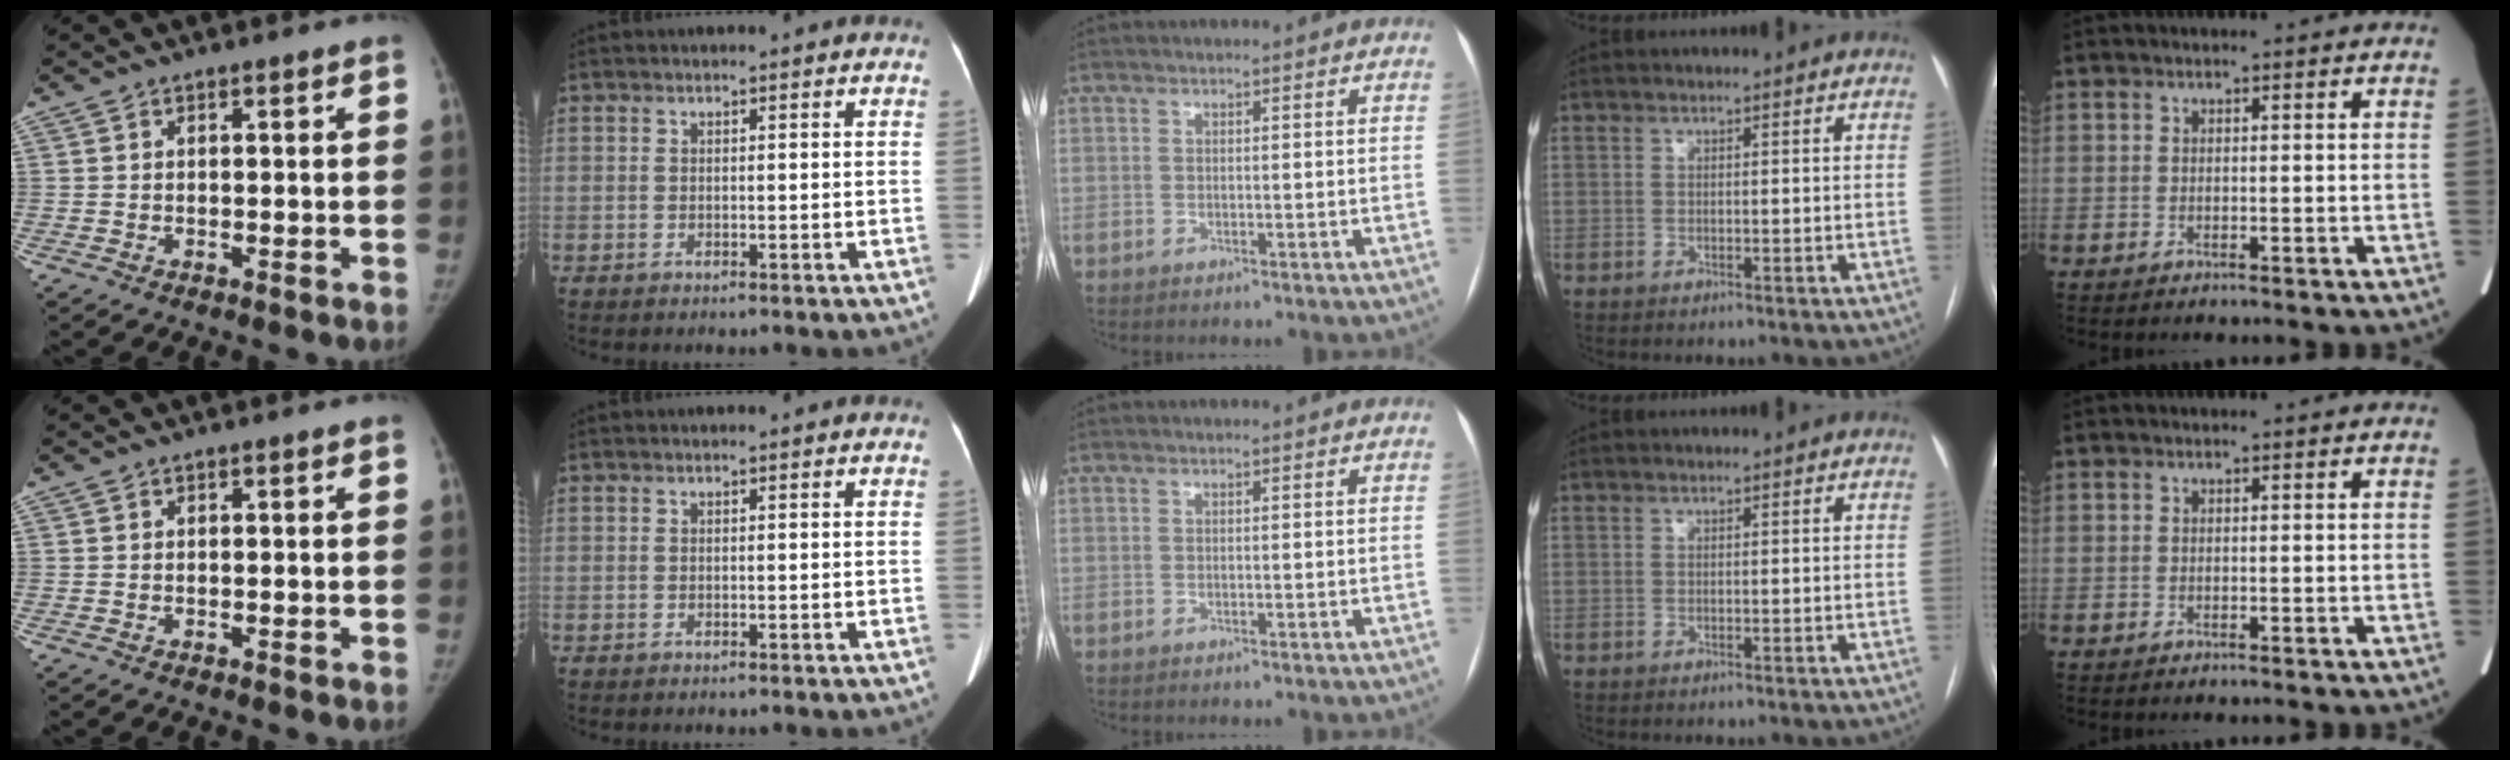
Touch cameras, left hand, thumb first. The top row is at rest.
{}